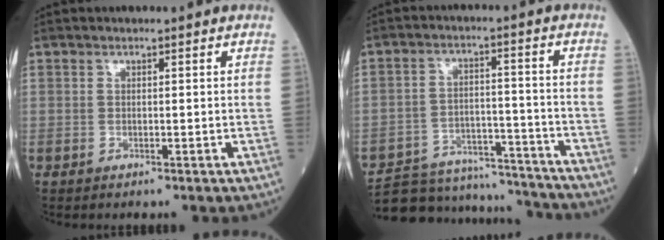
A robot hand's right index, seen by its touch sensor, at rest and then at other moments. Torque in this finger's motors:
{"motor_torque": [-0.39, -0.32, -1.05, -0.21]}